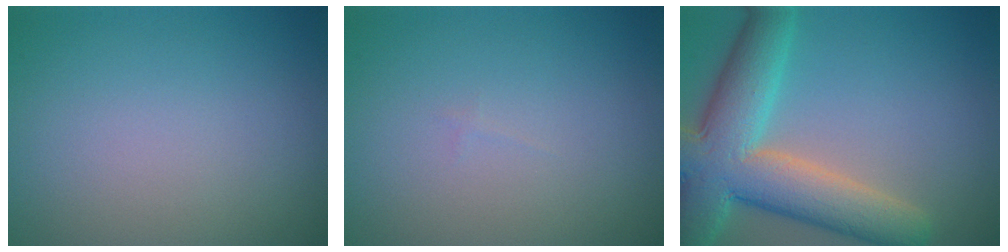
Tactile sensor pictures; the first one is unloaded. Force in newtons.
{"total": 0.0}
{"total": 9.5, "press": 9.5, "slide": 0.7}